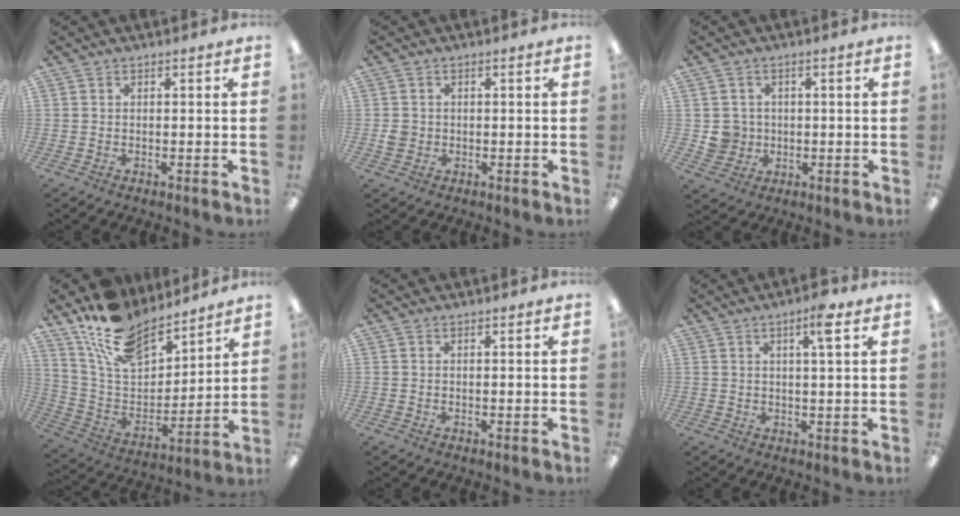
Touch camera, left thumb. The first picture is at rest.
{"total": 2.4, "force": [-0.1, 2.3, 0.9], "torque": [-0.017, 0.004, -0.003]}
{"total": 4.7, "force": [0.3, 4.7, 0.6], "torque": [-0.015, 0.008, 0.009]}
{"total": 16.9, "force": [13.3, 7.9, 6.7], "torque": [-0.154, -0.077, 0.248]}
{"total": 0.0}
{"total": 5.8, "force": [3.1, 0.9, 4.8], "torque": [-0.079, -0.005, 0.045]}